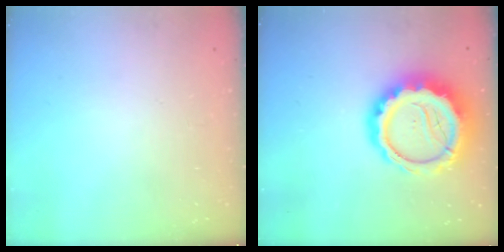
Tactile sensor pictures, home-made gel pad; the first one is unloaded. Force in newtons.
{"total": 15.9, "press": 15.5, "slide": 3.4}